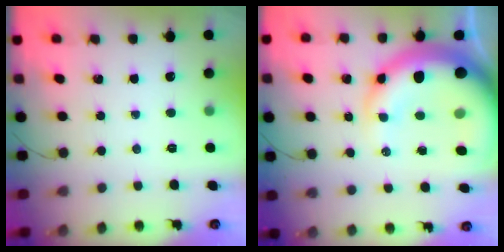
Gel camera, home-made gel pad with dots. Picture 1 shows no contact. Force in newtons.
{"total": 21.5, "press": 20.9, "slide": 4.8}